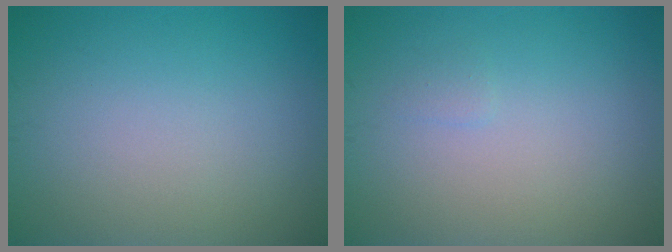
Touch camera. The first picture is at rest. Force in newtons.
{"total": 0.5, "press": 0.5, "slide": 0.1}